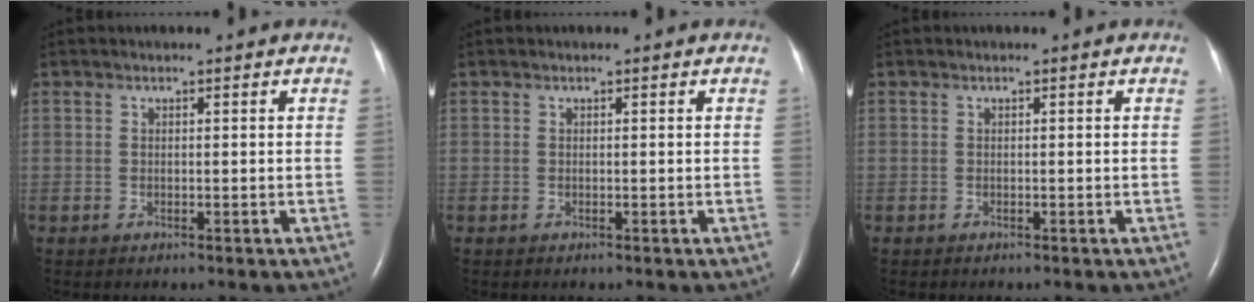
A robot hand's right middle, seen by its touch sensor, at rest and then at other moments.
{"total": 0.0}
{"total": 0.0}